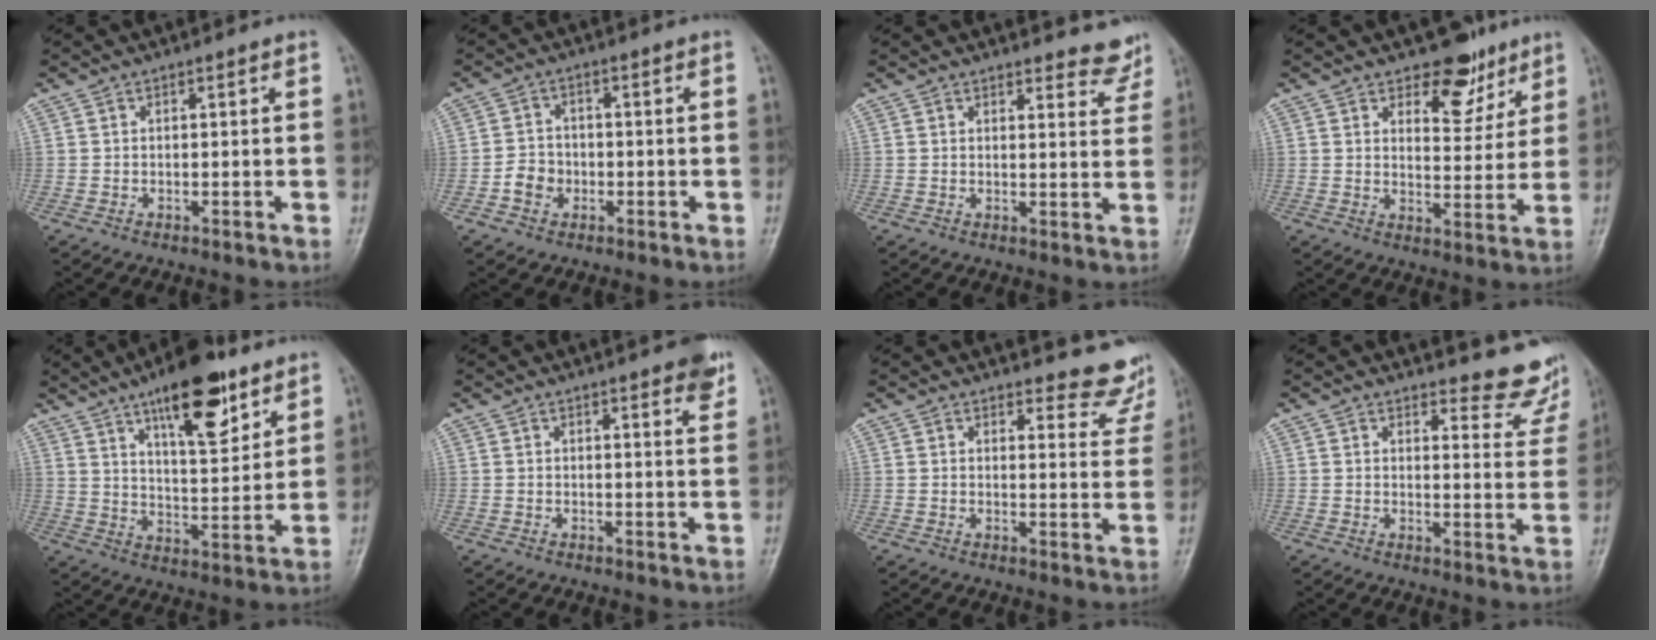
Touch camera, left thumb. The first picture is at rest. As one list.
[{"total": 4.3, "force": [-1.5, 3.6, 1.7], "torque": [-0.014, 0.015, -0.030]}, {"total": 5.7, "force": [5.4, 1.7, 0.8], "torque": [0.019, -0.041, 0.048]}, {"total": 8.6, "force": [5.8, 4.7, 4.1], "torque": [-0.016, -0.036, 0.085]}, {"total": 15.9, "force": [9.6, 5.7, 11.3], "torque": [-0.140, -0.050, 0.151]}, {"total": 5.4, "force": [3.7, 1.3, 3.8], "torque": [-0.033, -0.013, 0.041]}, {"total": 8.4, "force": [8.1, 2.2, 0.4], "torque": [0.031, -0.073, 0.072]}, {"total": 9.0, "force": [8.6, 2.3, 1.0], "torque": [0.020, -0.087, 0.083]}]